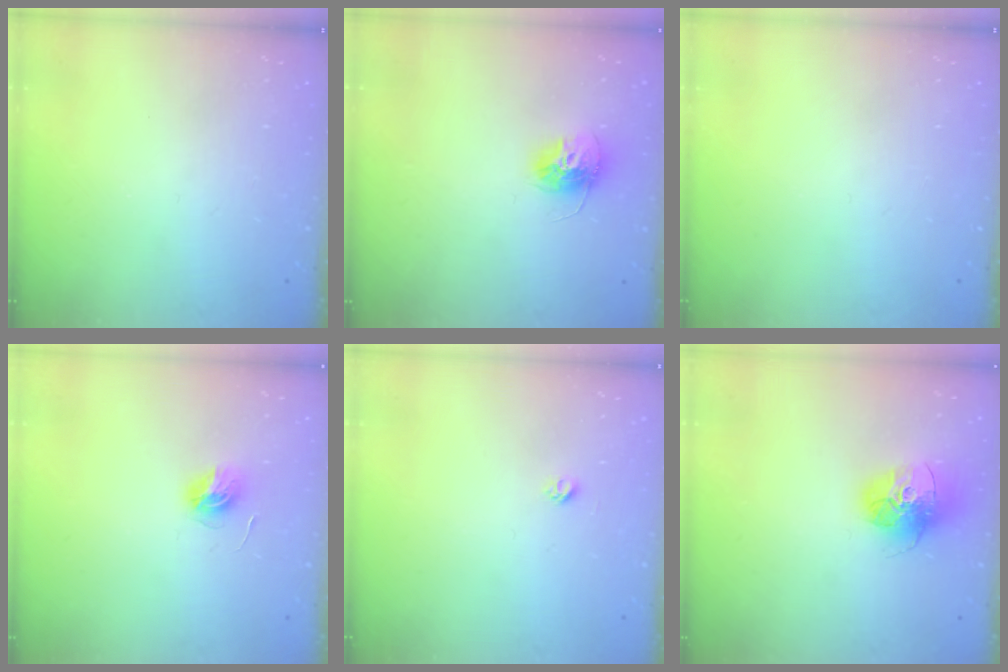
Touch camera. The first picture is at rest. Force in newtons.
{"total": 12.1, "press": 12.1, "slide": 1.1}
{"total": 0.0}
{"total": 5.6, "press": 5.6, "slide": 0.6}
{"total": 3.6, "press": 3.6, "slide": 0.3}
{"total": 15.6, "press": 15.5, "slide": 1.4}